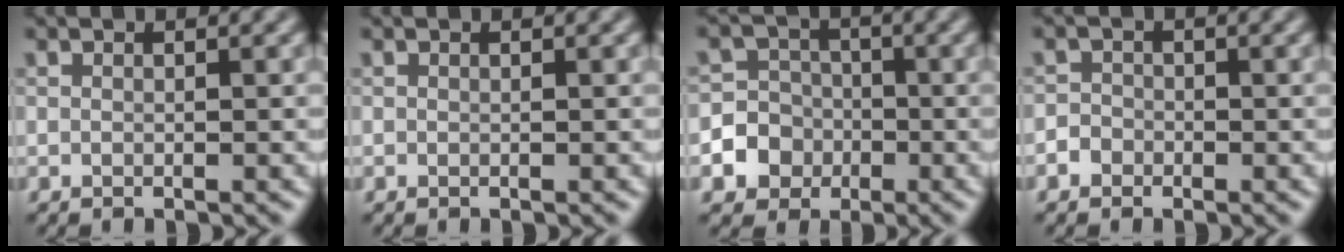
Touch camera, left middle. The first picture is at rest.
{"total": 0.0}
{"total": 5.5, "force": [-1.9, 5.1, 0.8], "torque": [0.004, 0.006, -0.054]}
{"total": 1.5, "force": [-0.7, 1.2, 0.3], "torque": [0.006, 0.005, -0.016]}